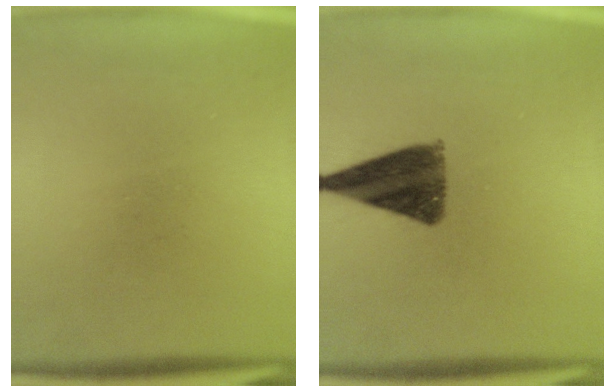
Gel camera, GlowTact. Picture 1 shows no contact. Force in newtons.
{"total": 10.3}